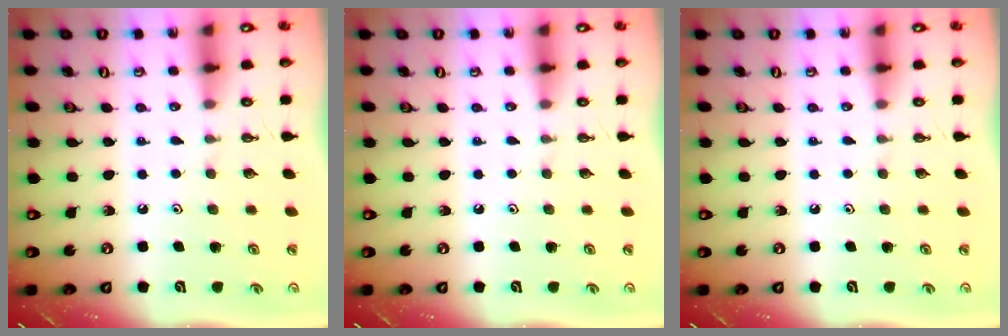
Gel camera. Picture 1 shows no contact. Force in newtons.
{"total": 0.0}
{"total": 0.0}